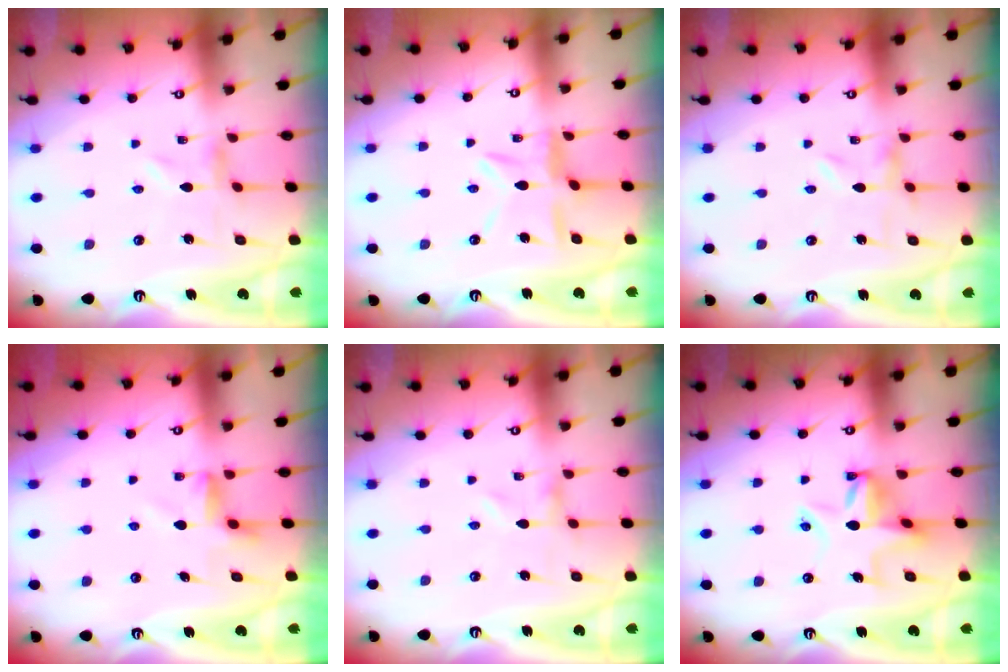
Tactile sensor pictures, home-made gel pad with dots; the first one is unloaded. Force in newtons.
{"total": 9.1, "press": 9.0, "slide": 0.7}
{"total": 0.0}
{"total": 3.4, "press": 3.3, "slide": 0.9}
{"total": 0.0}
{"total": 11.5, "press": 11.5, "slide": 0.5}